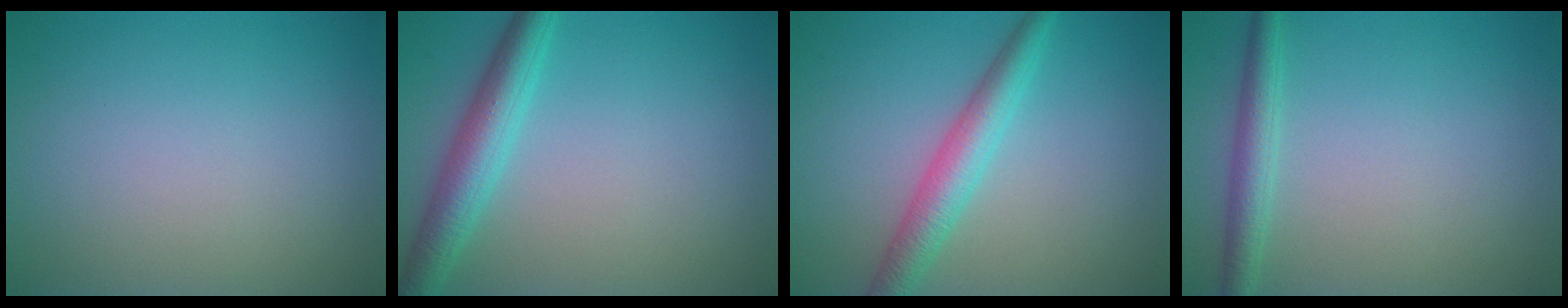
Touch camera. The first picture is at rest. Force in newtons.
{"total": 4.3, "press": 4.3, "slide": 0.1}
{"total": 3.8, "press": 3.8, "slide": 0.0}
{"total": 2.4, "press": 2.4, "slide": 0.0}